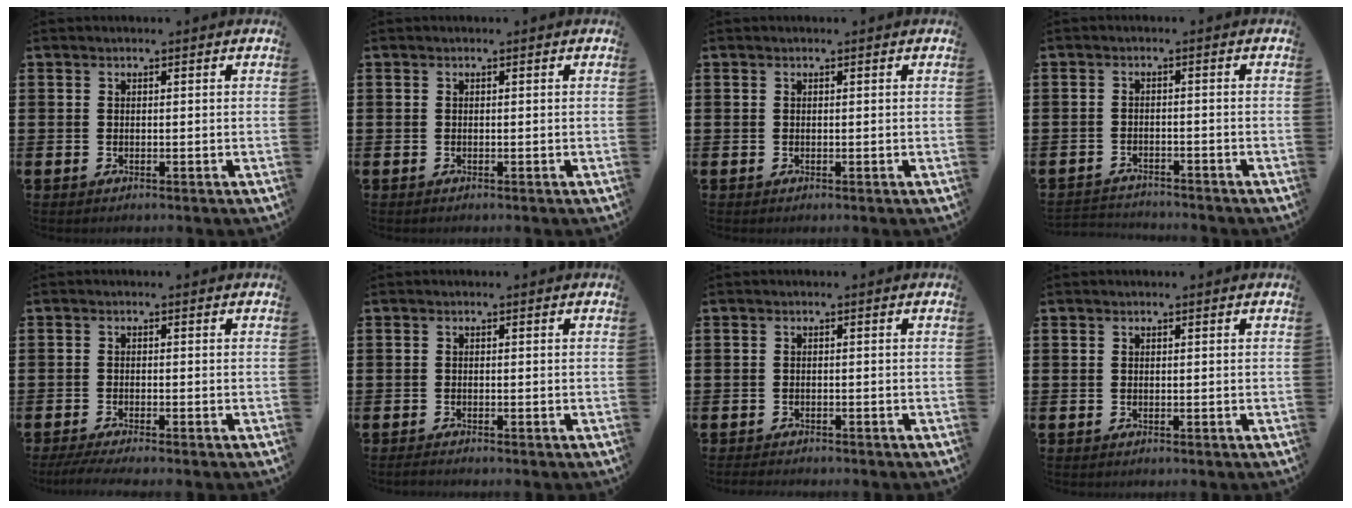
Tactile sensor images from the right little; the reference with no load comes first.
{"total": 0.0}
{"total": 0.6, "force": [0.6, -0.1, 0.0], "torque": [0.002, 0.004, 0.012]}
{"total": 2.1, "force": [-2.1, 0.1, -0.3], "torque": [-0.002, 0.002, -0.047]}
{"total": 1.7, "force": [-1.2, 0.0, 1.1], "torque": [-0.017, -0.001, -0.023]}
{"total": 0.6, "force": [-0.5, 0.0, 0.3], "torque": [-0.006, -0.002, -0.011]}
{"total": 0.0}
{"total": 0.0}